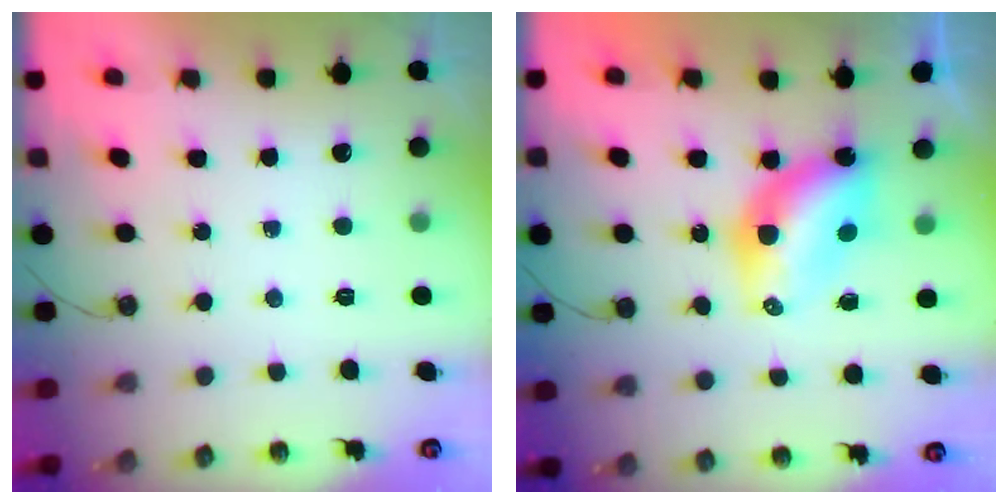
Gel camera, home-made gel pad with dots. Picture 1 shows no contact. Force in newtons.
{"total": 7.2, "press": 7.2, "slide": 0.4}